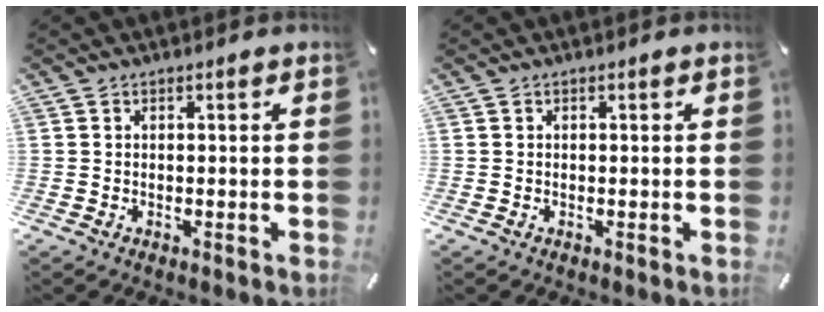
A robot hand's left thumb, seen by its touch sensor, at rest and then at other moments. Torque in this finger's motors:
{"motor_torque": [-0.06, 0.11, -0.15, 0.07, -0.10]}